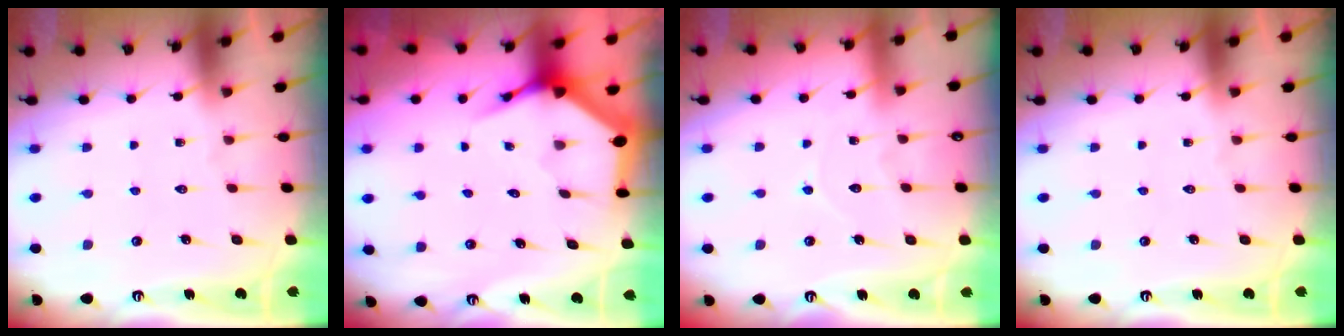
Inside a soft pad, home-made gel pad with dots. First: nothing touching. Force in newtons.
{"total": 4.0, "press": 4.0, "slide": 0.5}
{"total": 4.6, "press": 4.6, "slide": 0.1}
{"total": 0.0}